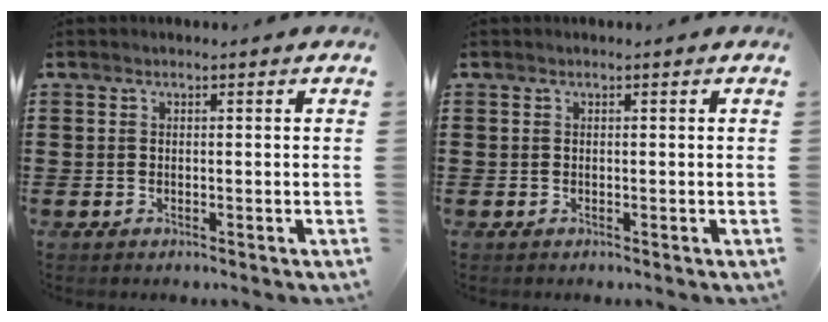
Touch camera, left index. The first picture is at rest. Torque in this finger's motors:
{"motor_torque": [0.00, 0.00, 0.00, 0.00]}